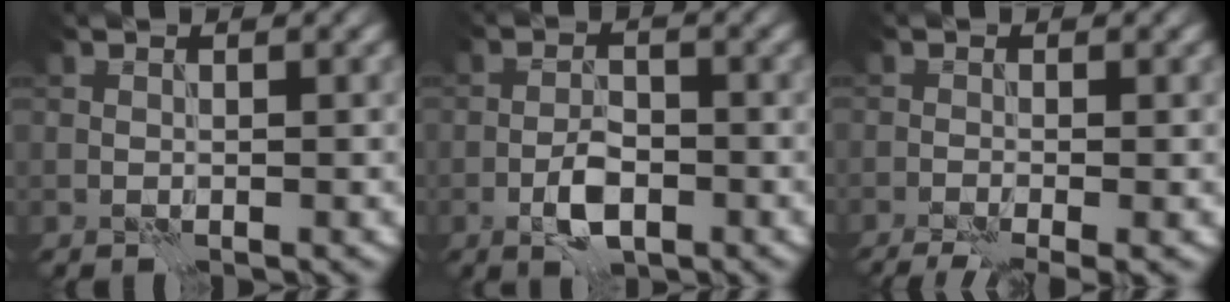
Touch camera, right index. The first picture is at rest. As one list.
[{"total": 3.5, "force": [-1.6, 1.5, 2.6], "torque": [-0.046, 0.003, -0.033]}, {"total": 4.4, "force": [-2.6, 1.2, 3.4], "torque": [-0.046, -0.006, -0.039]}]